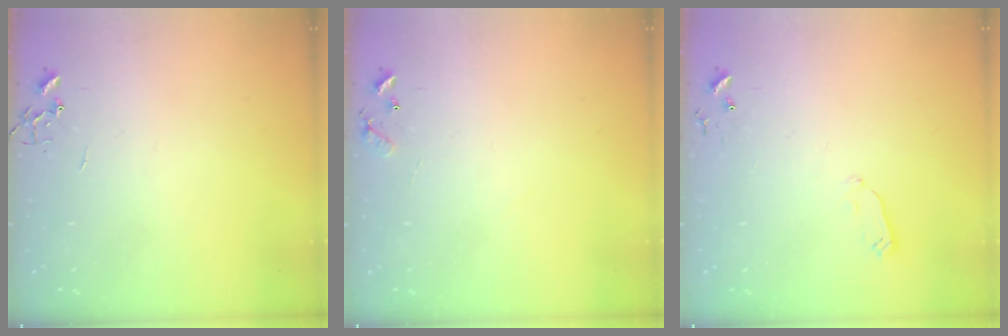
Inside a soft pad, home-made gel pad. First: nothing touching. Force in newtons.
{"total": 7.2, "press": 7.2, "slide": 0.5}
{"total": 2.9, "press": 2.9, "slide": 0.4}